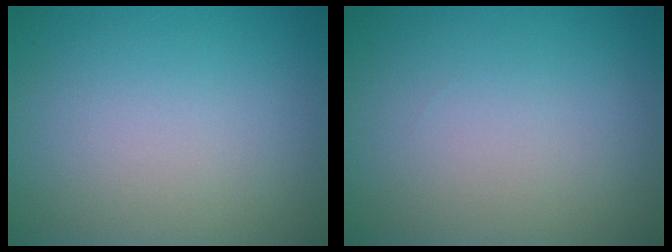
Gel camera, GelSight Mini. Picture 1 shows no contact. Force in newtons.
{"total": 0.0}